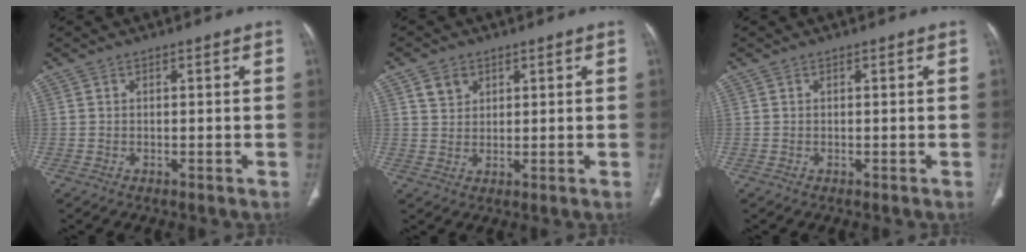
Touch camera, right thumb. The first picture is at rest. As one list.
[{"total": 3.7, "force": [2.0, 2.9, 1.4], "torque": [-0.010, -0.011, 0.040]}, {"total": 0.0}]